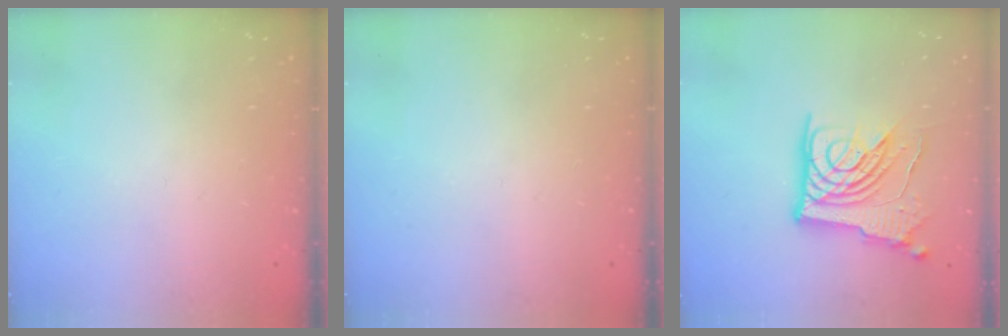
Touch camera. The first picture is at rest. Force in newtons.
{"total": 0.0}
{"total": 14.6, "press": 14.5, "slide": 1.5}